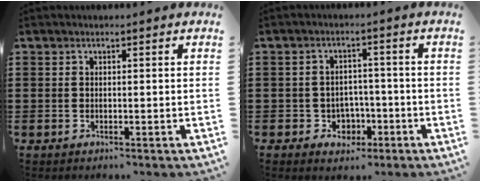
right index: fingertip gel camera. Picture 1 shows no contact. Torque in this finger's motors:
{"motor_torque": [0.60, -0.52, 0.22, 0.00]}